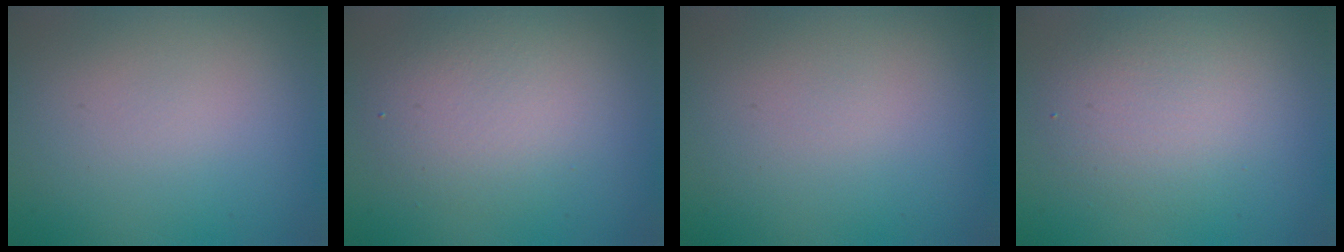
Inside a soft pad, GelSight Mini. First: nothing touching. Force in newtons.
{"total": 3.5, "press": 3.5, "slide": 0.2}
{"total": 0.0}
{"total": 3.7, "press": 3.7, "slide": 0.4}